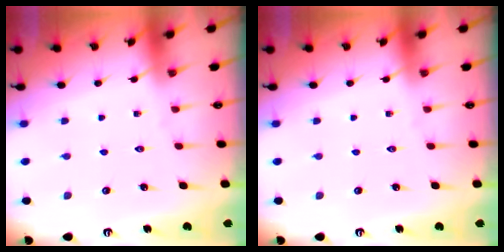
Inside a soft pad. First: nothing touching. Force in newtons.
{"total": 0.0}